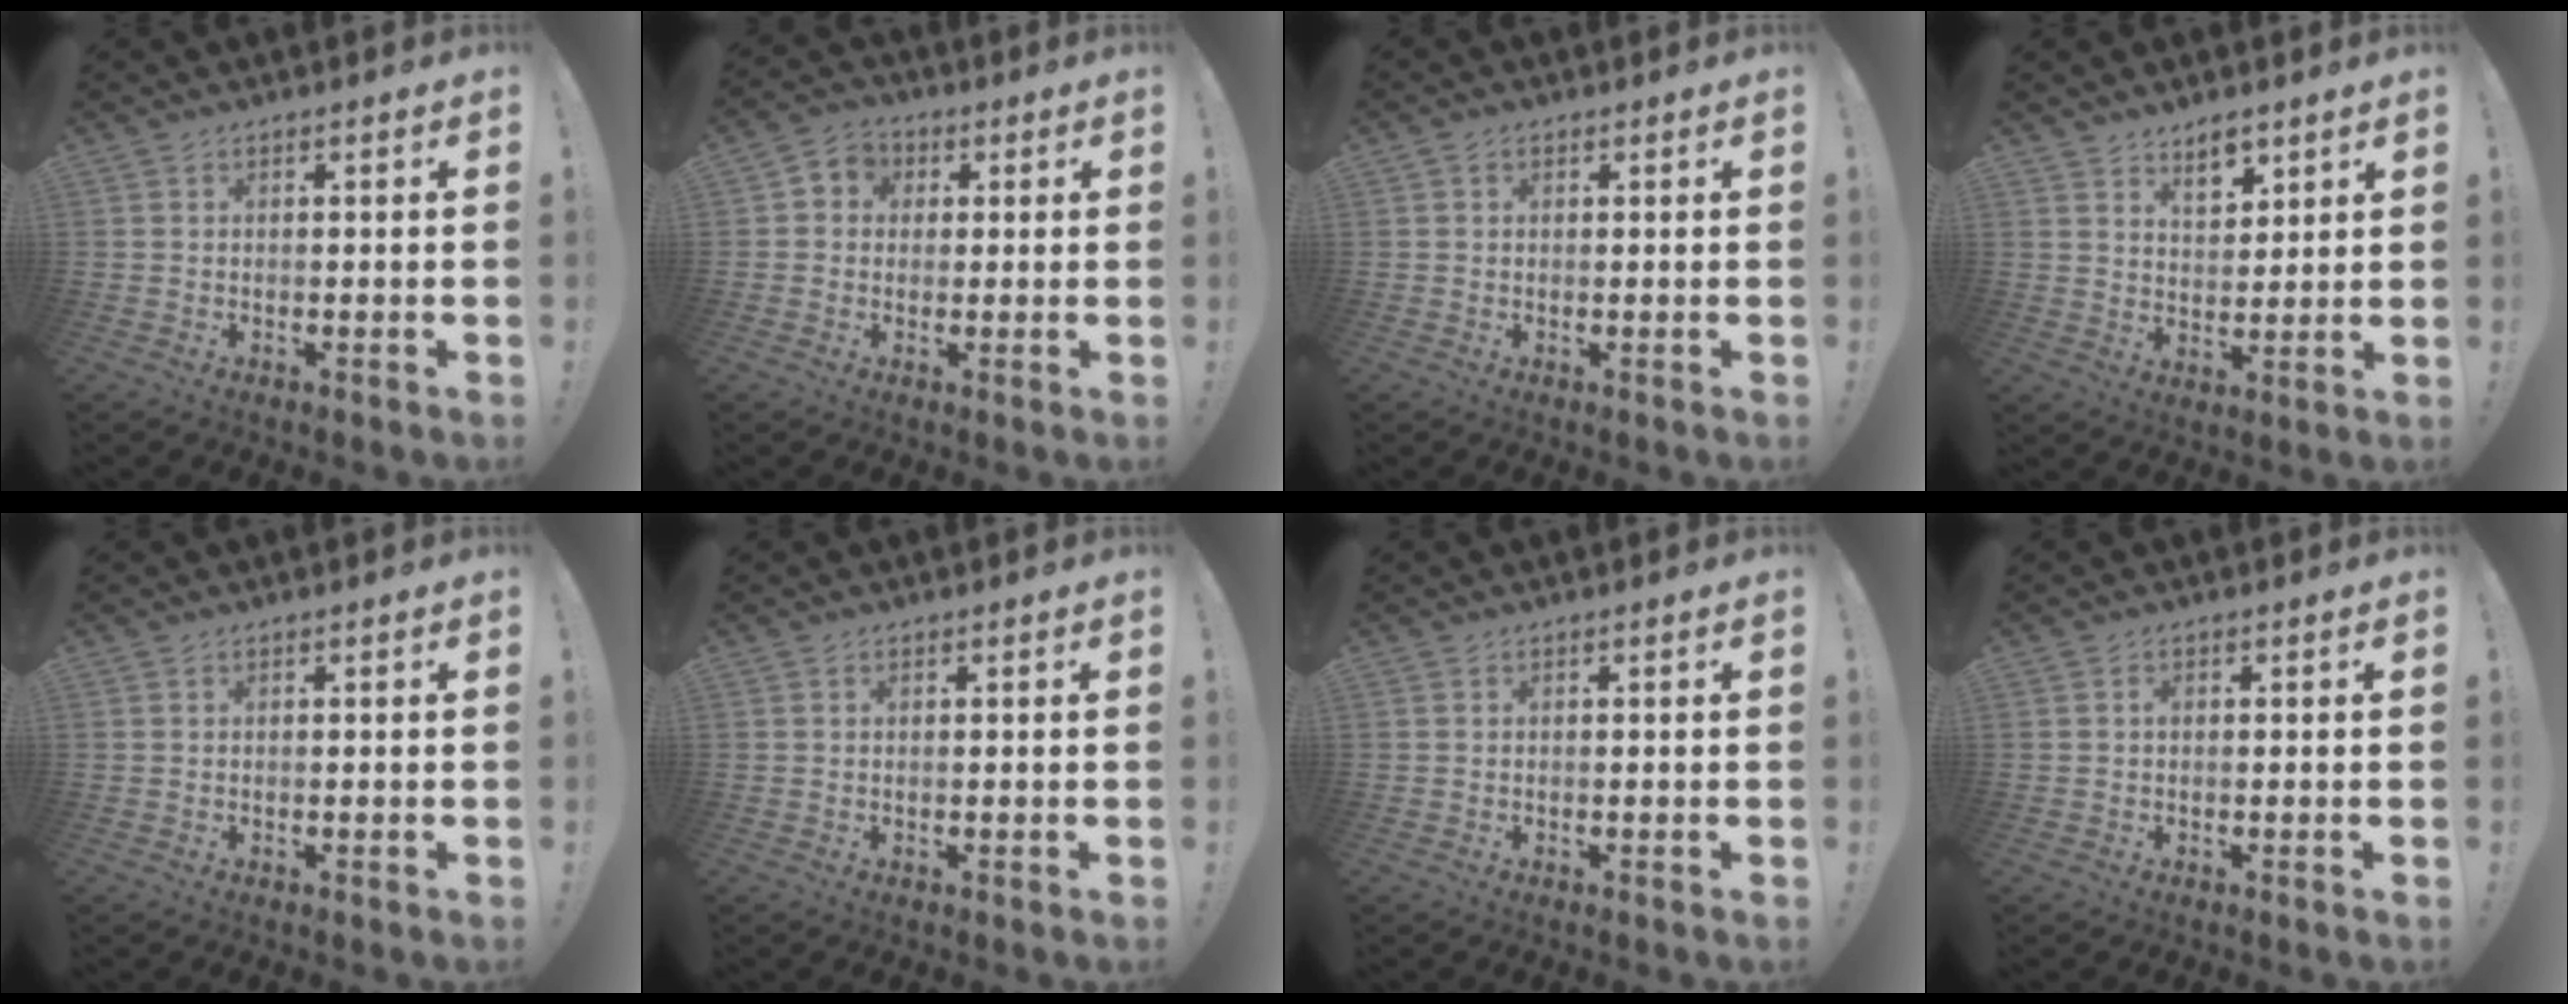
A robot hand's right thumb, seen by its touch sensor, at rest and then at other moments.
{"total": 5.1, "force": [0.3, 4.8, 1.7], "torque": [-0.021, 0.008, 0.009]}
{"total": 1.2, "force": [0.5, 1.0, 0.3], "torque": [0.001, 0.000, 0.009]}
{"total": 6.8, "force": [5.1, 3.4, 2.8], "torque": [-0.039, -0.036, 0.093]}
{"total": 0.0}
{"total": 0.0}
{"total": 0.0}
{"total": 0.8, "force": [-0.1, 0.6, 0.5], "torque": [-0.012, 0.005, -0.001]}